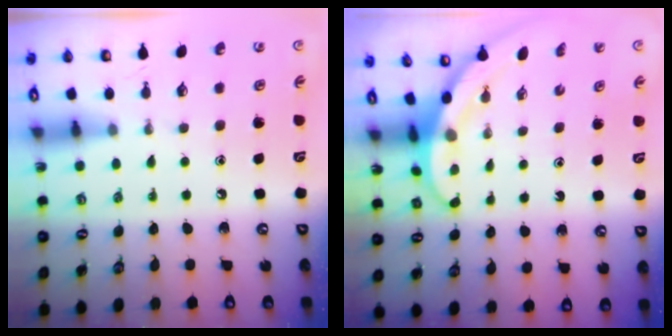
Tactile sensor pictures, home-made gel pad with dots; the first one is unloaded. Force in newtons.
{"total": 3.1, "press": 3.1, "slide": 0.1}